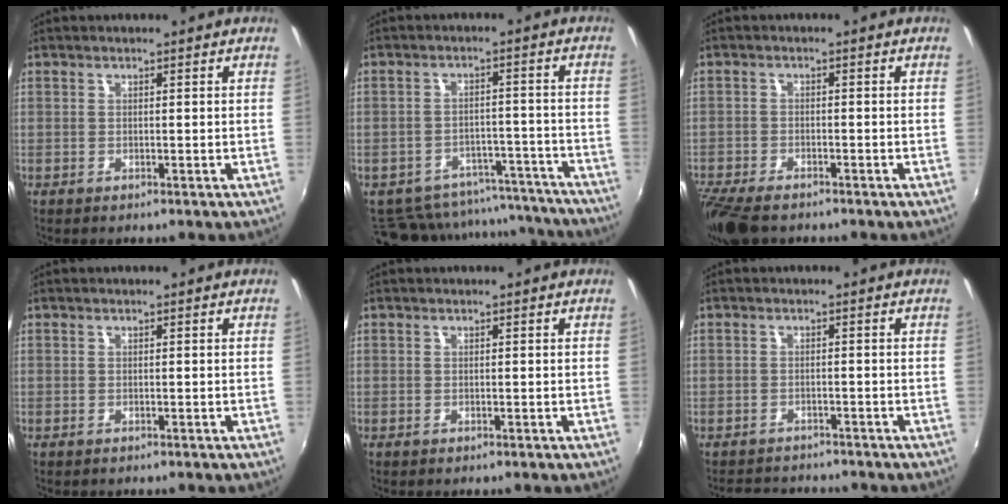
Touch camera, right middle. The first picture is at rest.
{"total": 17.0, "force": [-15.0, 6.8, 4.2], "torque": [-0.091, 0.042, -0.178]}
{"total": 9.0, "force": [-7.2, 3.1, 4.4], "torque": [-0.118, -0.041, -0.136]}
{"total": 0.0}
{"total": 0.0}
{"total": 4.9, "force": [-4.4, 1.9, 0.7], "torque": [-0.028, 0.012, -0.069]}